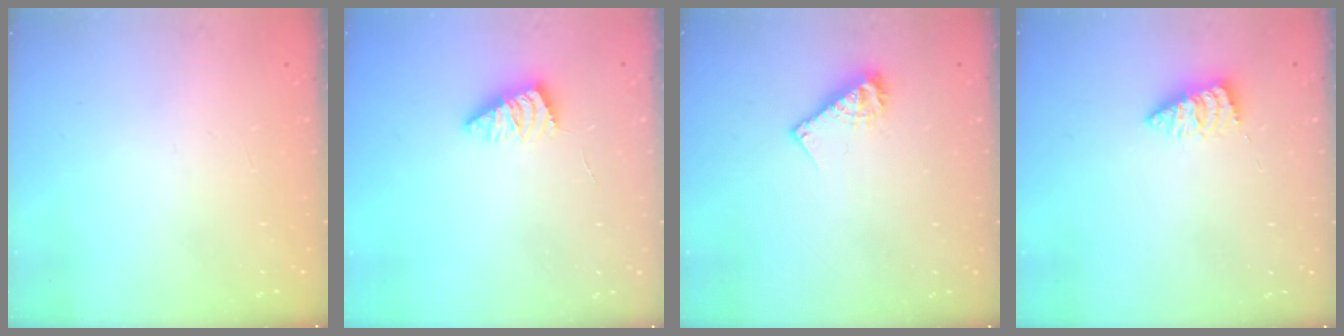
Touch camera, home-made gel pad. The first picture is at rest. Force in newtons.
{"total": 2.9, "press": 2.8, "slide": 0.6}
{"total": 8.2, "press": 8.2, "slide": 0.7}
{"total": 2.0, "press": 2.0, "slide": 0.2}